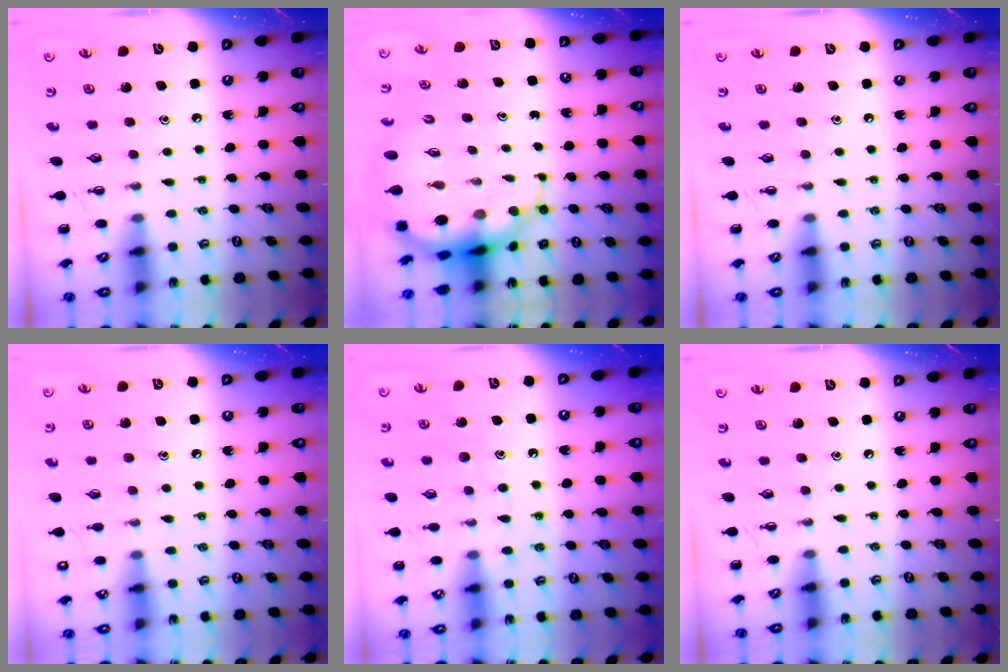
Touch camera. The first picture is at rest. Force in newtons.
{"total": 9.3, "press": 8.9, "slide": 2.8}
{"total": 0.0}
{"total": 7.0, "press": 6.7, "slide": 1.9}
{"total": 10.7, "press": 10.6, "slide": 0.9}
{"total": 0.0}